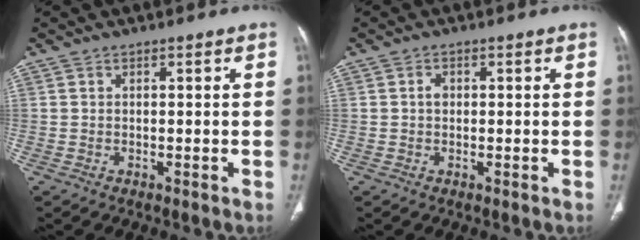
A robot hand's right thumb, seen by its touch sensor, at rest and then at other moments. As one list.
[{"total": 1.3, "force": [0.1, 1.0, 0.8], "torque": [-0.009, 0.003, -0.001]}]